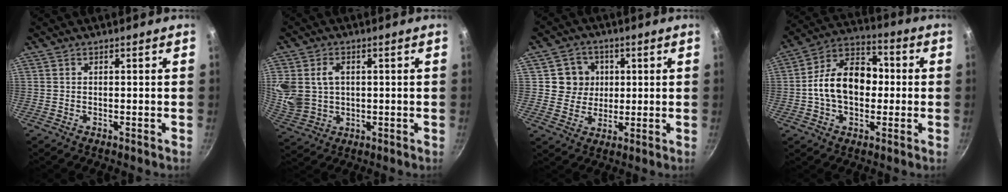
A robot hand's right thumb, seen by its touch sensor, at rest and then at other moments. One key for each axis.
{"total": 11.6, "fx": 2.2, "fy": 9.1, "fz": 6.8, "tx": -0.143, "ty": -0.005, "tz": 0.054}
{"total": 7.3, "fx": 1.4, "fy": 6.9, "fz": 1.9, "tx": 0.008, "ty": 0.000, "tz": 0.019}
{"total": 15.3, "fx": -0.5, "fy": 10.5, "fz": 11.1, "tx": -0.147, "ty": 0.037, "tz": -0.027}